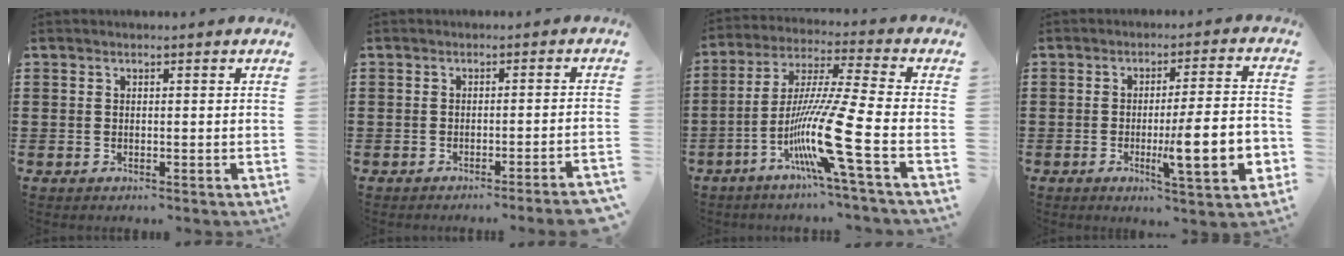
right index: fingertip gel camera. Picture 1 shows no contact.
{"total": 2.4, "force": [-1.9, -0.6, 1.3], "torque": [-0.021, -0.003, -0.039]}
{"total": 14.0, "force": [-5.7, -0.6, 12.8], "torque": [-0.269, -0.020, -0.115]}
{"total": 11.6, "force": [-2.7, 1.9, 11.1], "torque": [-0.171, -0.010, -0.047]}